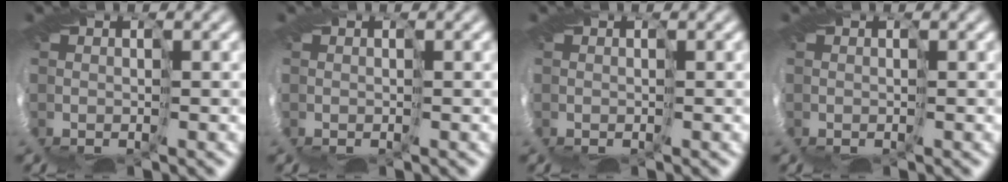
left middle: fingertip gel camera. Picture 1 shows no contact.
{"total": 0.0}
{"total": 0.0}
{"total": 0.0}